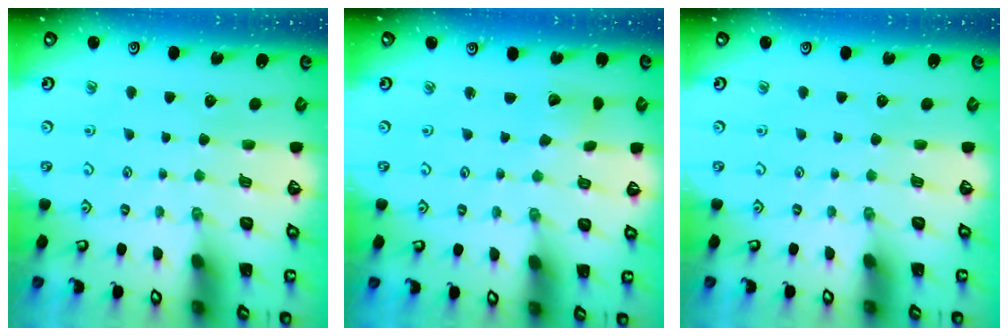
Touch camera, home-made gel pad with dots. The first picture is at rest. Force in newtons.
{"total": 2.9, "press": 2.9, "slide": 0.2}
{"total": 0.0}